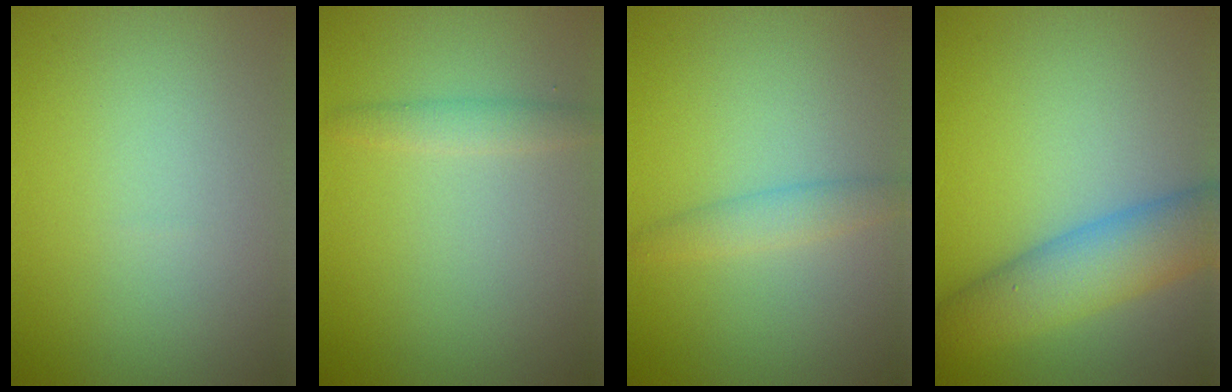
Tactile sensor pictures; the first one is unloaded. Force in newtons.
{"total": 1.5, "press": 1.5, "slide": 0.1}
{"total": 1.9, "press": 1.9, "slide": 0.1}
{"total": 6.8, "press": 6.8, "slide": 0.3}